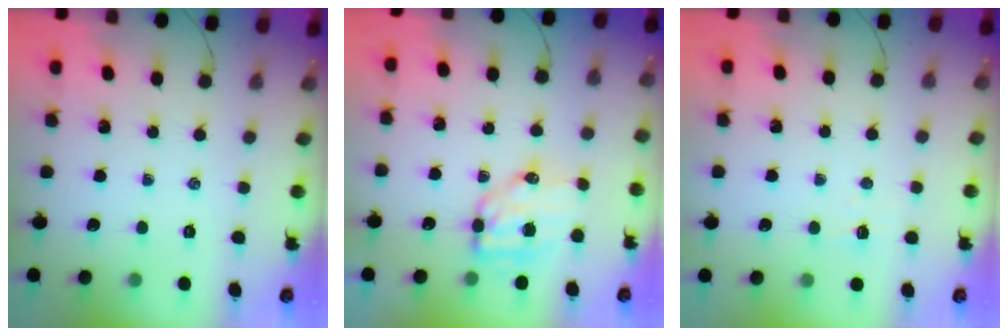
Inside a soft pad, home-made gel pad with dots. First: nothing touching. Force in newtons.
{"total": 7.9, "press": 7.8, "slide": 1.3}
{"total": 1.6, "press": 1.6, "slide": 0.5}